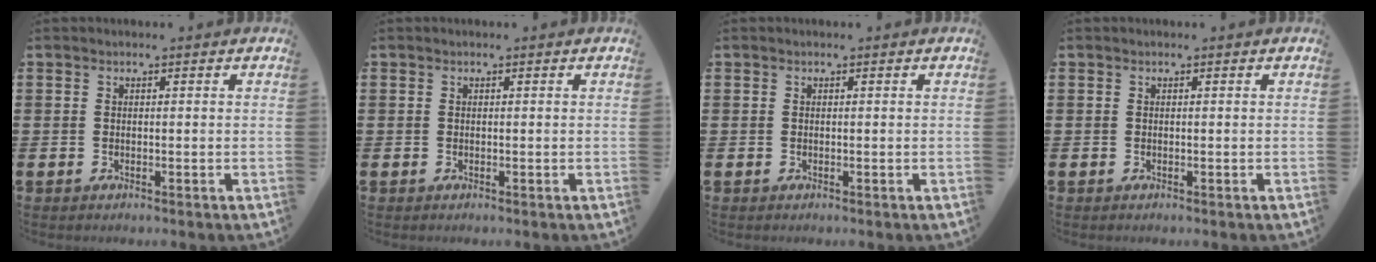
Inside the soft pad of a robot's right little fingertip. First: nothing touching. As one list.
[{"total": 0.0}, {"total": 0.0}, {"total": 0.0}]